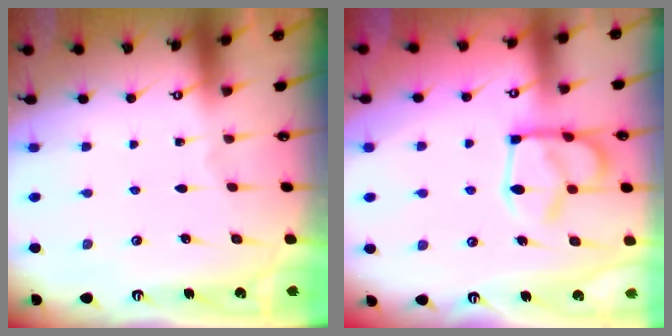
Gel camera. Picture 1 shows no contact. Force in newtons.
{"total": 7.8, "press": 7.7, "slide": 1.7}